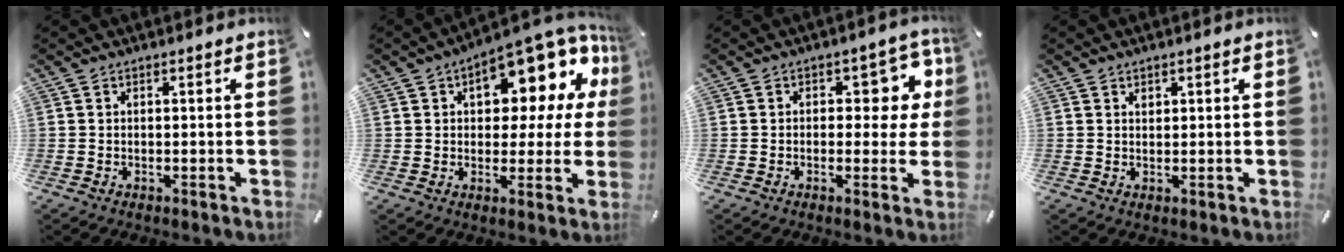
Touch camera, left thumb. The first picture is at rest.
{"total": 14.4, "force": [8.1, 7.1, 9.5], "torque": [-0.120, -0.073, 0.133]}
{"total": 8.8, "force": [1.9, 5.2, 6.8], "torque": [-0.076, -0.003, 0.026]}
{"total": 1.2, "force": [0.7, 1.0, 0.2], "torque": [0.003, -0.003, 0.012]}